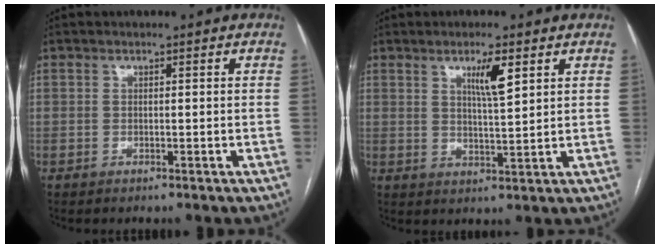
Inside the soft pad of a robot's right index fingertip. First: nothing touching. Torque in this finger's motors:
{"motor_torque": [0.14, 0.06, 0.09, 0.05]}